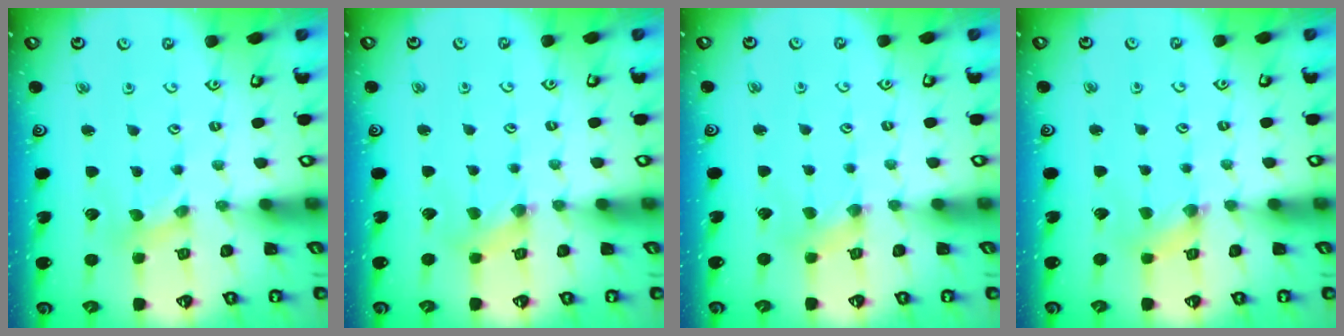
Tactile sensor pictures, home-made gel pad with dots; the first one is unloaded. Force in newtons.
{"total": 1.4, "press": 1.3, "slide": 0.3}
{"total": 0.8, "press": 0.8, "slide": 0.2}
{"total": 1.5, "press": 1.5, "slide": 0.3}